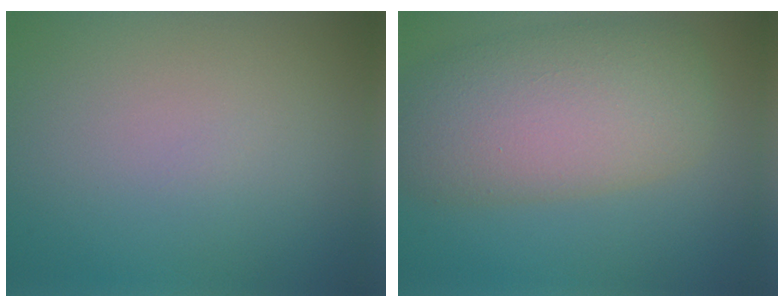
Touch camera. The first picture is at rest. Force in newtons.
{"total": 8.9, "press": 8.8, "slide": 0.7}